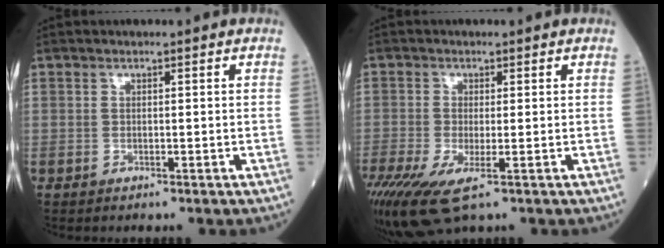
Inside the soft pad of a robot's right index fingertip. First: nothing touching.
{"total": 10.6, "force": [-5.8, 3.3, 8.3], "torque": [-0.174, -0.033, -0.100]}